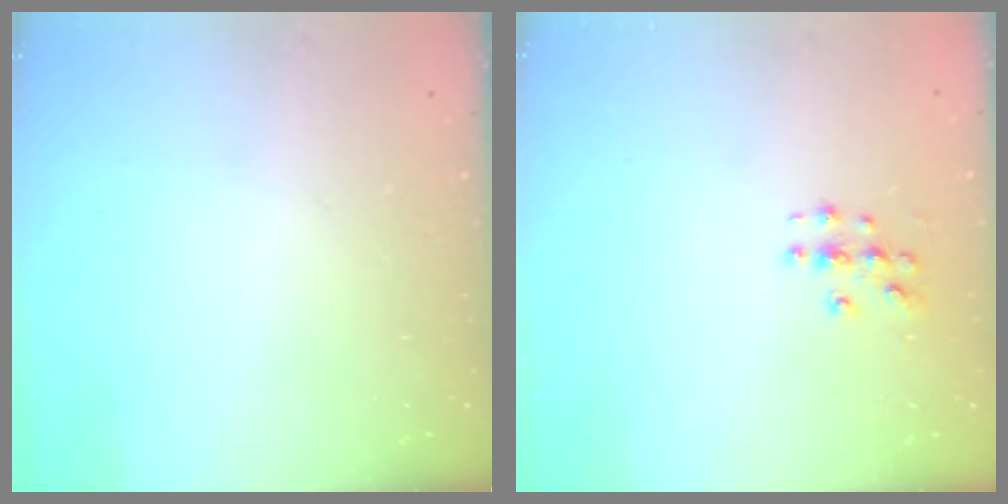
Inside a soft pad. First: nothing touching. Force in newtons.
{"total": 3.5, "press": 3.4, "slide": 0.2}